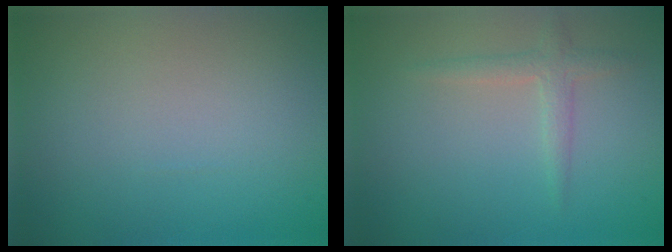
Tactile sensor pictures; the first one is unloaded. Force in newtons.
{"total": 1.7, "press": 1.7, "slide": 0.1}